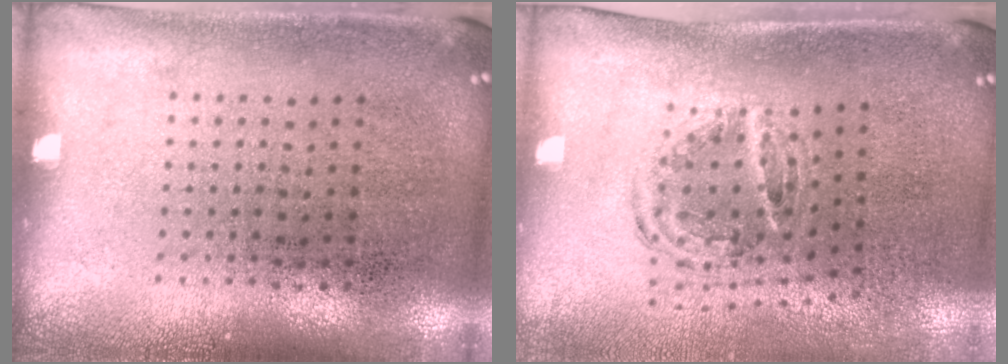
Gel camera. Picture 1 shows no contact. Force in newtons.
{"total": 1.1, "press": 1.0, "slide": 0.3}